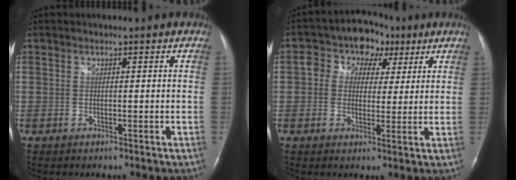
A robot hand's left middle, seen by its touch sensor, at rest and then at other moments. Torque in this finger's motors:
{"motor_torque": [0.43, -0.29, 0.04, 0.03]}